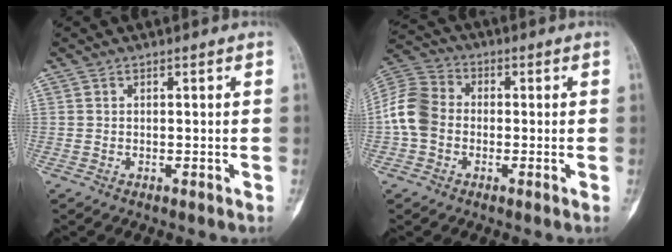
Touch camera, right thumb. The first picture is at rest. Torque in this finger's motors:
{"motor_torque": [1.40, 1.23, 0.70, -0.49, 0.04]}